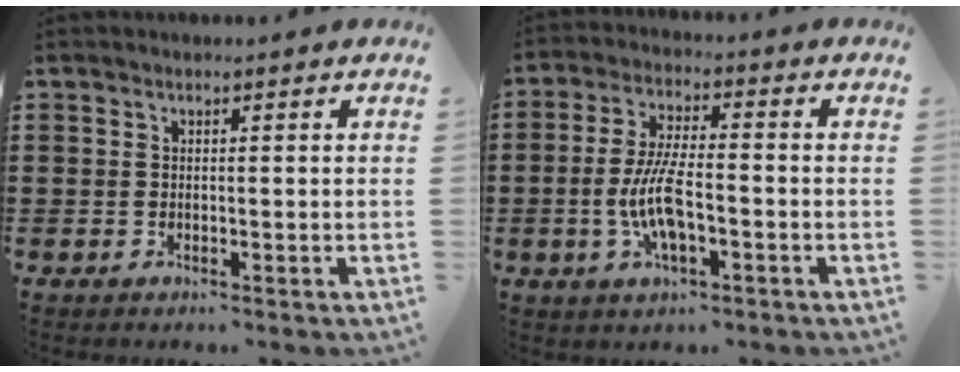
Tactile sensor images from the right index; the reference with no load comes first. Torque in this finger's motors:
{"motor_torque": [1.12, 0.83, 0.26, 0.08]}